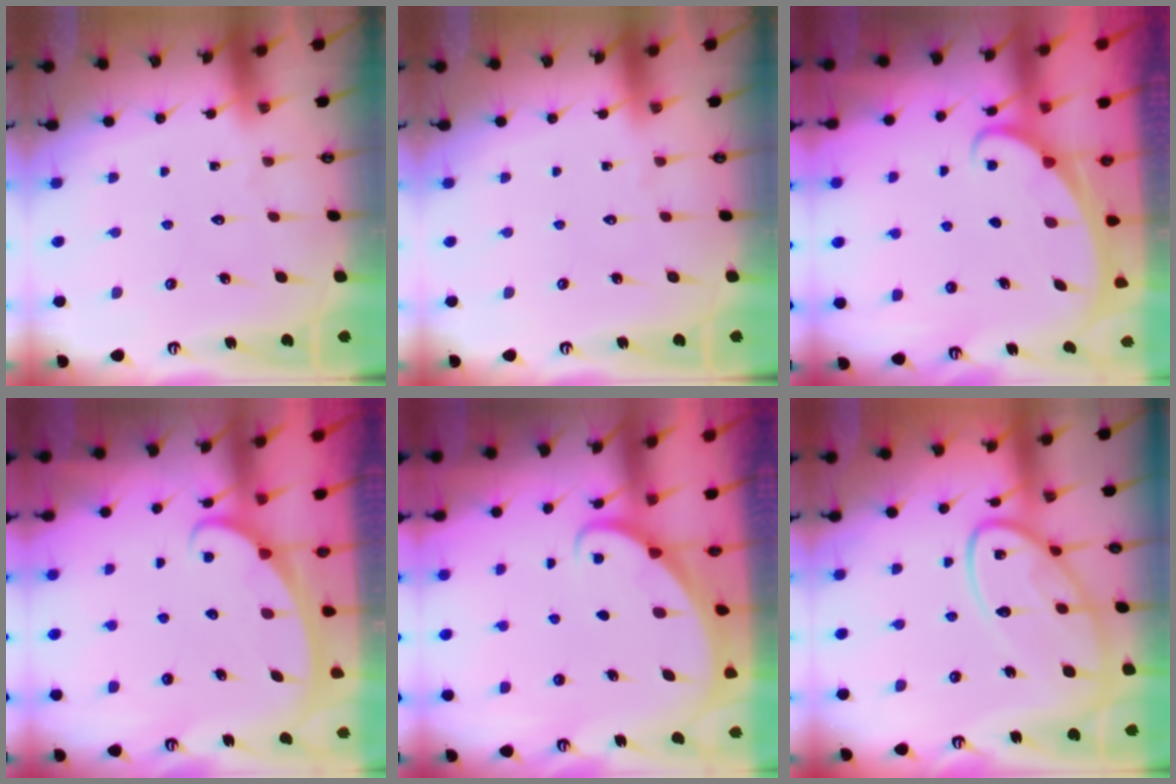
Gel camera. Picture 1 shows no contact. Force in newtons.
{"total": 0.0}
{"total": 2.4, "press": 2.4, "slide": 0.3}
{"total": 2.5, "press": 2.5, "slide": 0.3}
{"total": 2.0, "press": 2.0, "slide": 0.2}
{"total": 14.2, "press": 14.1, "slide": 1.4}